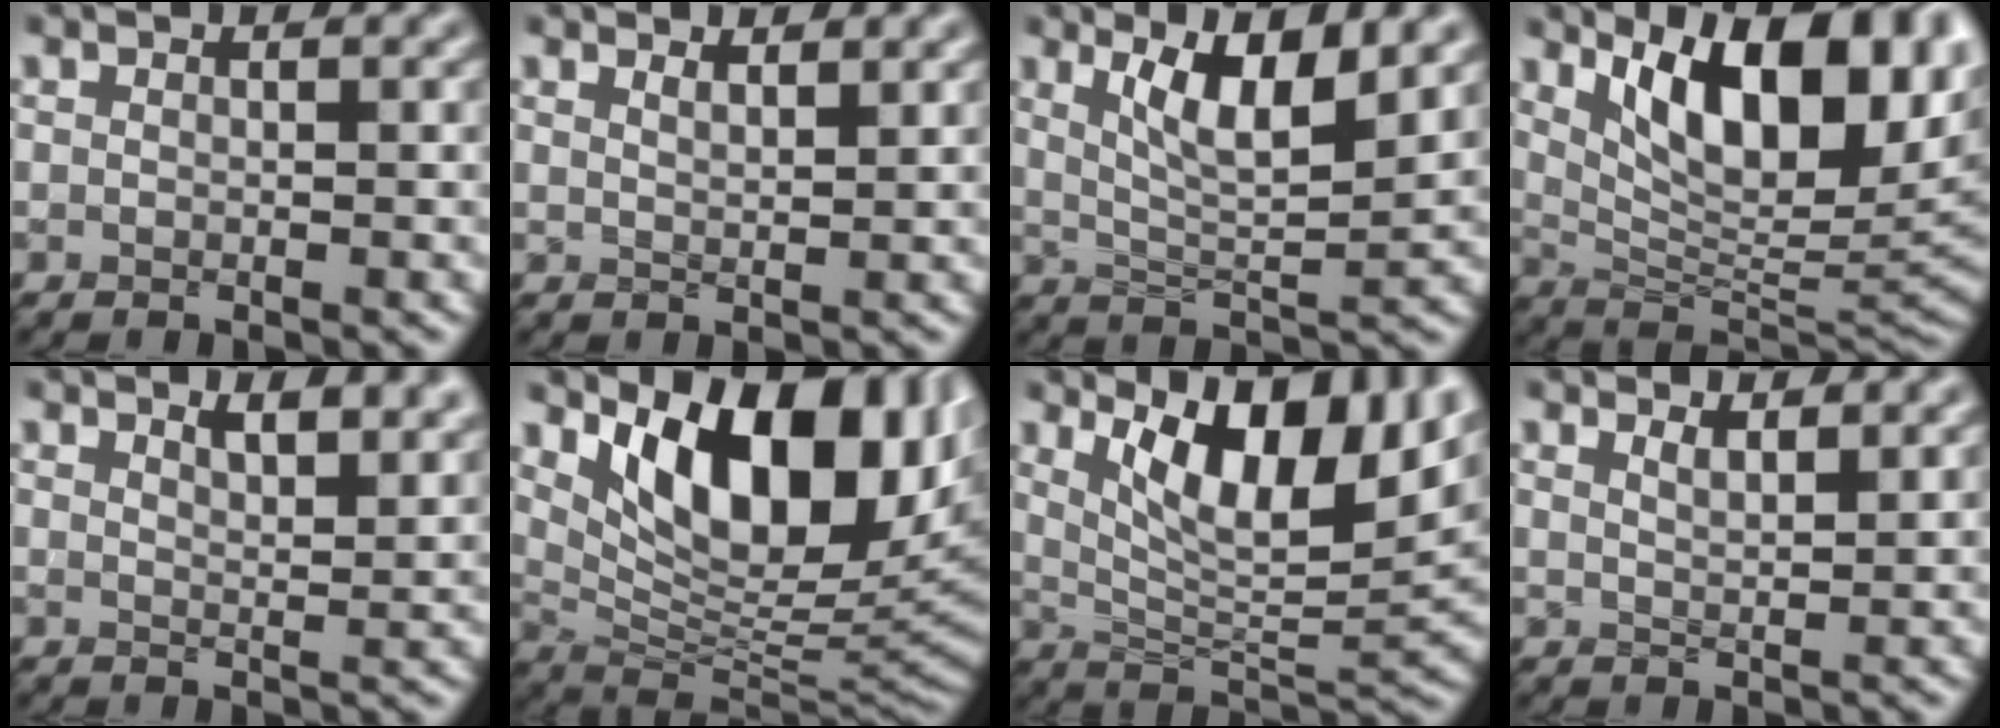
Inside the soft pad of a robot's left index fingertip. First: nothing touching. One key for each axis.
{"total": 1.7, "fx": 1.4, "fy": 0.4, "fz": 0.8, "tx": -0.007, "ty": 0.003, "tz": 0.019}
{"total": 5.9, "fx": 2.7, "fy": 1.6, "fz": 4.9, "tx": -0.092, "ty": -0.003, "tz": 0.052}
{"total": 13.5, "fx": 5.1, "fy": 5.3, "fz": 11.3, "tx": -0.150, "ty": 0.001, "tz": 0.087}
{"total": 5.1, "fx": 3.5, "fy": 1.8, "fz": 3.3, "tx": -0.020, "ty": 0.021, "tz": 0.032}
{"total": 12.5, "fx": 4.7, "fy": 5.9, "fz": 10.0, "tx": -0.152, "ty": -0.011, "tz": 0.089}
{"total": 9.7, "fx": 4.4, "fy": 3.2, "fz": 8.1, "tx": -0.133, "ty": -0.007, "tz": 0.079}
{"total": 2.1, "fx": 1.7, "fy": 0.5, "fz": 1.1, "tx": -0.010, "ty": 0.004, "tz": 0.024}